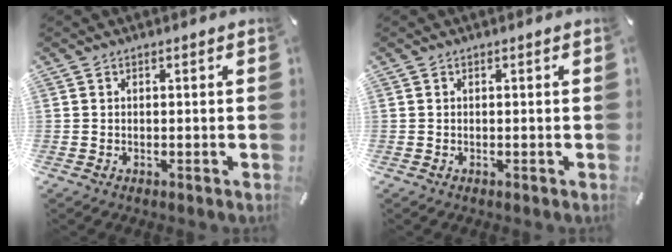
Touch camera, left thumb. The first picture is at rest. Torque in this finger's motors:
{"motor_torque": [-0.05, -0.04, 0.00, 0.00, 0.00]}